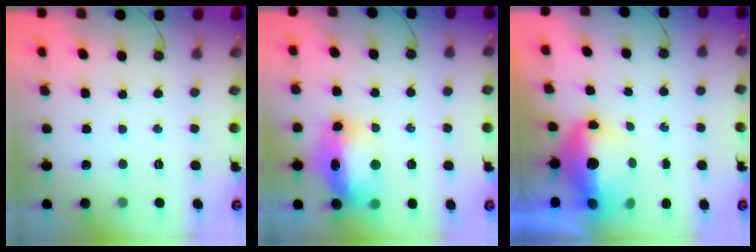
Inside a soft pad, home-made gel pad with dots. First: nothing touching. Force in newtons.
{"total": 14.4, "press": 14.3, "slide": 1.3}
{"total": 11.2, "press": 11.1, "slide": 2.0}